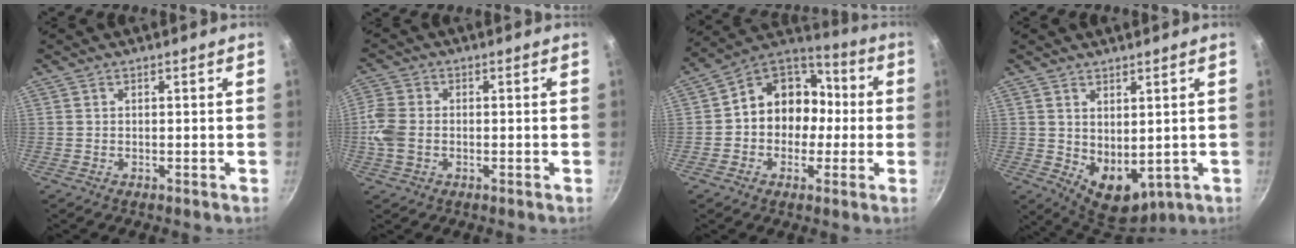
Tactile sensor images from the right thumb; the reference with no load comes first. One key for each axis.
{"total": 5.9, "fx": -1.0, "fy": 4.3, "fz": 3.9, "tx": -0.087, "ty": 0.007, "tz": -0.028}
{"total": 13.9, "fx": -0.9, "fy": 11.8, "fz": 7.3, "tx": -0.058, "ty": 0.050, "tz": -0.031}
{"total": 8.9, "fx": 1.0, "fy": 5.8, "fz": 6.7, "tx": -0.074, "ty": -0.026, "tz": 0.038}